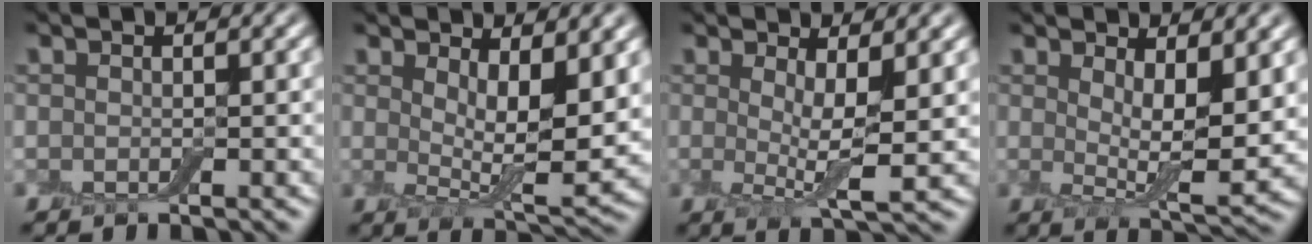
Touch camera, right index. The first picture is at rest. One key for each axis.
{"total": 5.9, "fx": 2.2, "fy": 1.9, "fz": 5.1, "tx": -0.085, "ty": -0.019, "tz": 0.041}
{"total": 4.0, "fx": 1.1, "fy": 0.9, "fz": 3.7, "tx": -0.059, "ty": -0.012, "tz": 0.019}
{"total": 5.2, "fx": 2.0, "fy": 1.6, "fz": 4.6, "tx": -0.075, "ty": -0.019, "tz": 0.036}